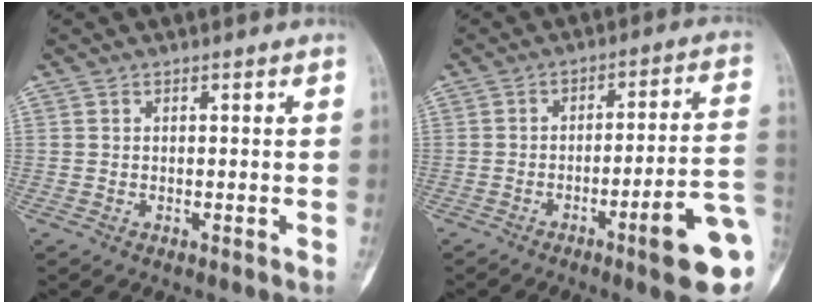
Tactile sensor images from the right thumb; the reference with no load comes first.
{"total": 14.0, "force": [-5.4, 1.5, 12.8], "torque": [-0.149, 0.028, -0.073]}